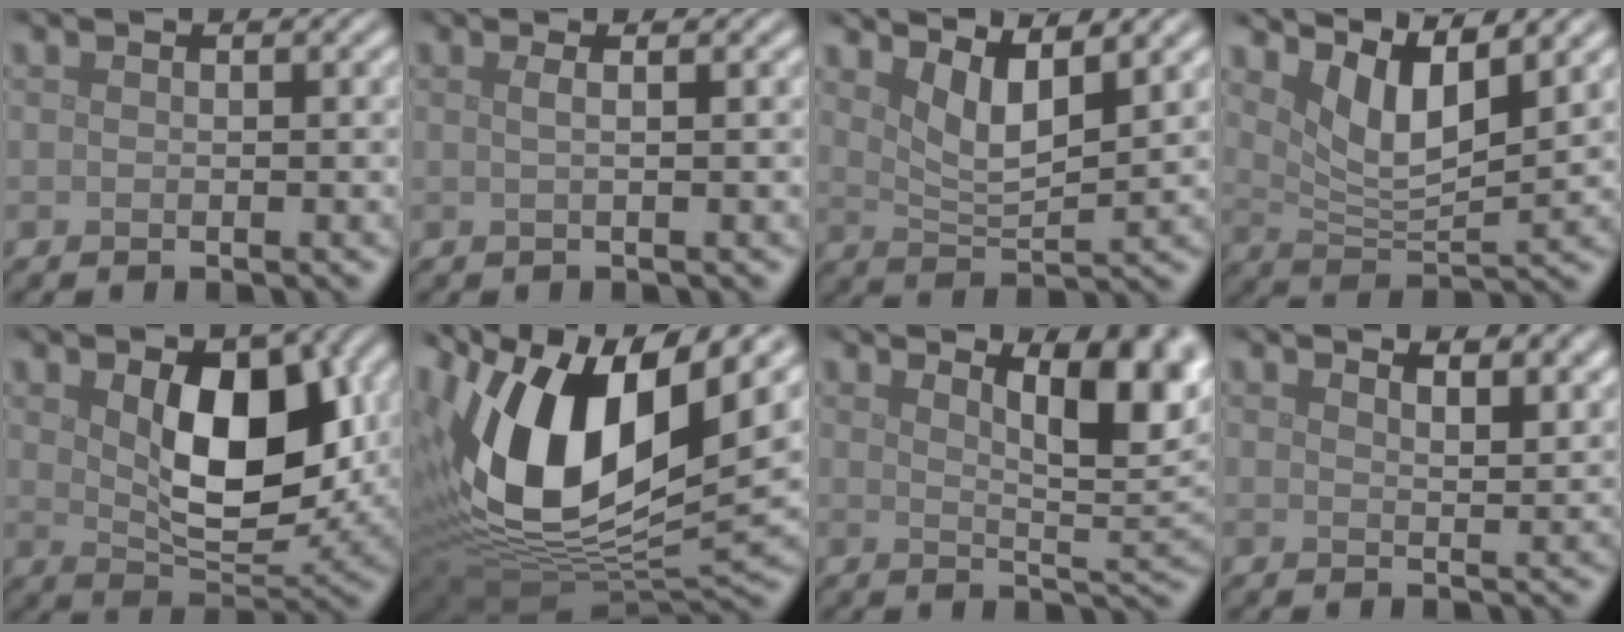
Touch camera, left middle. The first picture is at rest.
{"total": 1.4, "force": [0.4, 0.6, 1.2], "torque": [-0.014, 0.001, -0.005]}
{"total": 4.0, "force": [2.4, 1.2, 3.0], "torque": [-0.063, -0.011, 0.048]}
{"total": 5.3, "force": [3.1, 1.7, 4.0], "torque": [-0.081, -0.012, 0.059]}
{"total": 8.5, "force": [1.6, 4.6, 6.9], "torque": [-0.117, -0.014, 0.035]}
{"total": 14.3, "force": [3.9, 7.3, 11.6], "torque": [-0.222, -0.003, 0.063]}
{"total": 7.4, "force": [3.4, 2.2, 6.2], "torque": [-0.081, 0.001, 0.056]}
{"total": 5.3, "force": [4.0, 1.9, 2.9], "torque": [-0.014, 0.016, 0.037]}